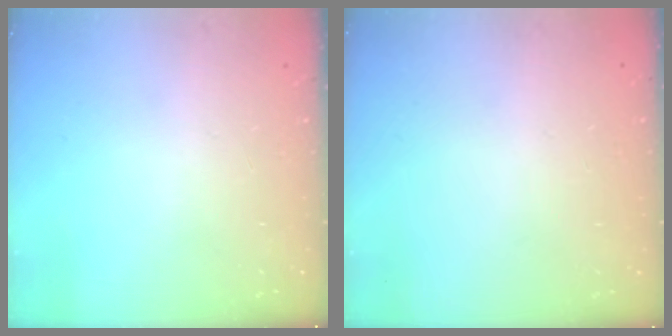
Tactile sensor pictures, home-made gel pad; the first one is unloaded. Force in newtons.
{"total": 0.0}